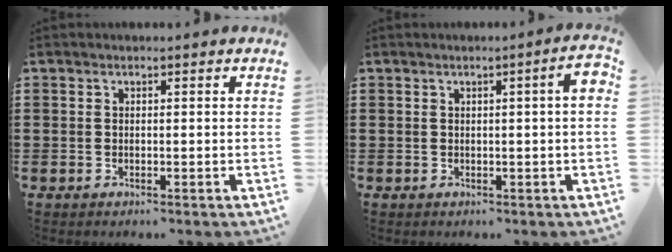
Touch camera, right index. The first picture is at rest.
{"total": 2.5, "force": [0.3, 0.0, 2.5], "torque": [-0.044, -0.001, 0.004]}